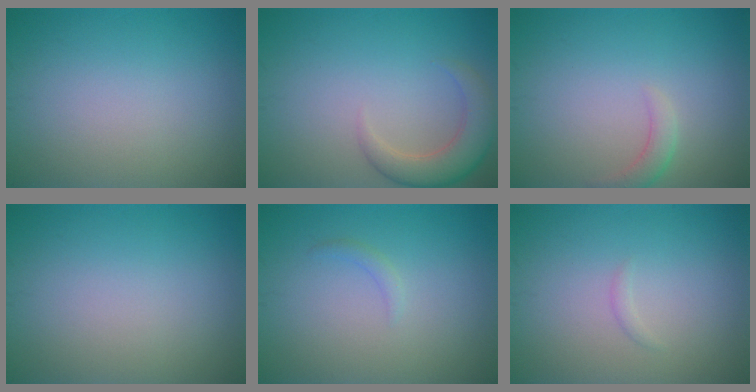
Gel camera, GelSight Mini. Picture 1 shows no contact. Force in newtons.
{"total": 4.1, "press": 4.1, "slide": 0.4}
{"total": 1.6, "press": 1.6, "slide": 0.3}
{"total": 0.0}
{"total": 0.8, "press": 0.8, "slide": 0.1}
{"total": 0.5, "press": 0.5, "slide": 0.0}